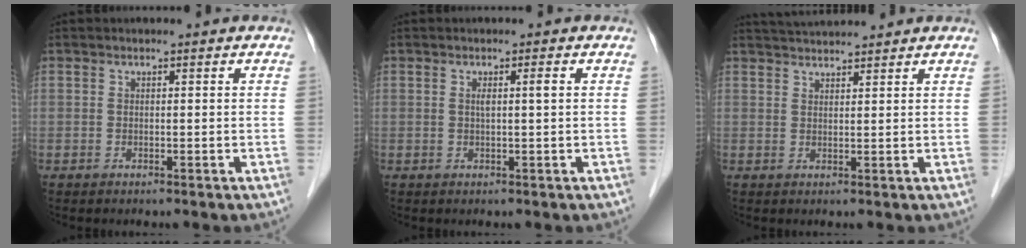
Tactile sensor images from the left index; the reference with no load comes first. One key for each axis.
{"total": 1.3, "fx": 0.2, "fy": -0.3, "fz": 1.3, "tx": -0.023, "ty": 0.001, "tz": 0.002}
{"total": 4.9, "fx": 4.7, "fy": 0.0, "fz": 1.2, "tx": -0.023, "ty": 0.033, "tz": 0.079}